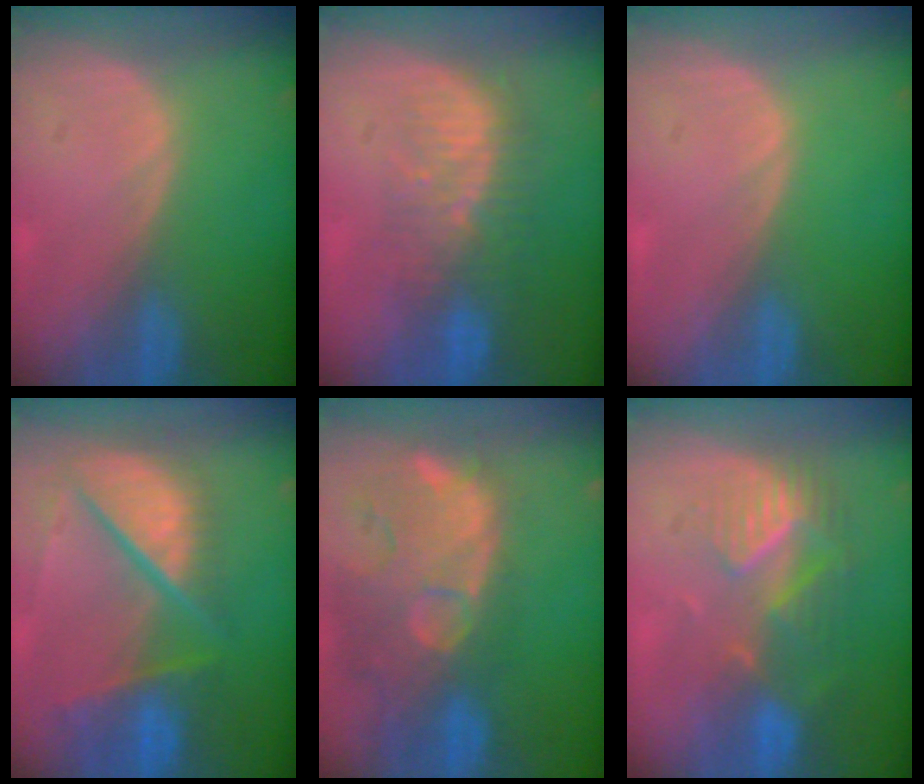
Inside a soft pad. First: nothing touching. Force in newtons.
{"total": 8.3, "press": 7.7, "slide": 3.1}
{"total": 0.0}
{"total": 11.0, "press": 9.2, "slide": 6.1}
{"total": 14.2, "press": 11.6, "slide": 8.2}
{"total": 9.0, "press": 7.8, "slide": 4.4}